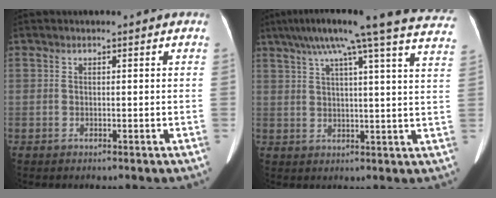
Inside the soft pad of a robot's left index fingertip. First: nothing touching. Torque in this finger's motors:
{"motor_torque": [0.04, -0.99, 0.16, 0.12]}